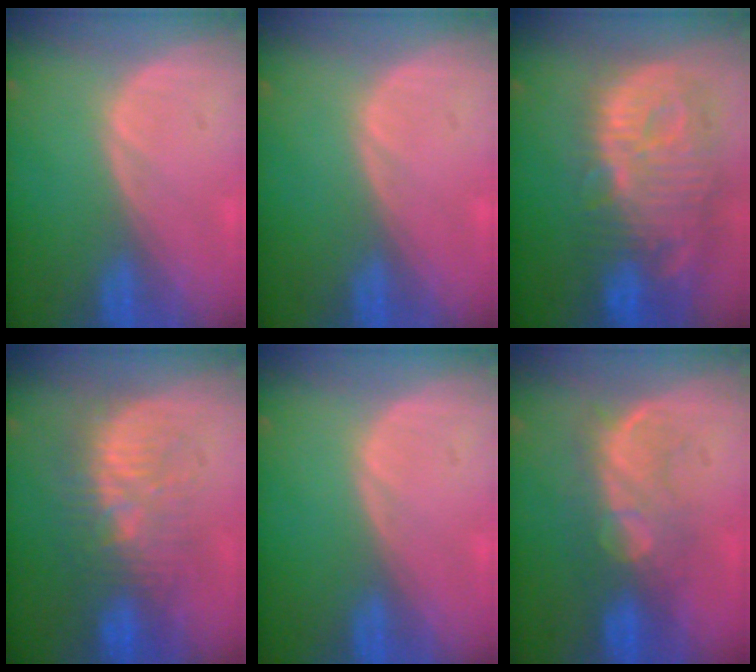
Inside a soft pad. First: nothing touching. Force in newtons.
{"total": 0.0}
{"total": 13.7, "press": 11.9, "slide": 6.8}
{"total": 9.3, "press": 9.1, "slide": 1.6}
{"total": 0.0}
{"total": 7.7, "press": 7.4, "slide": 2.0}